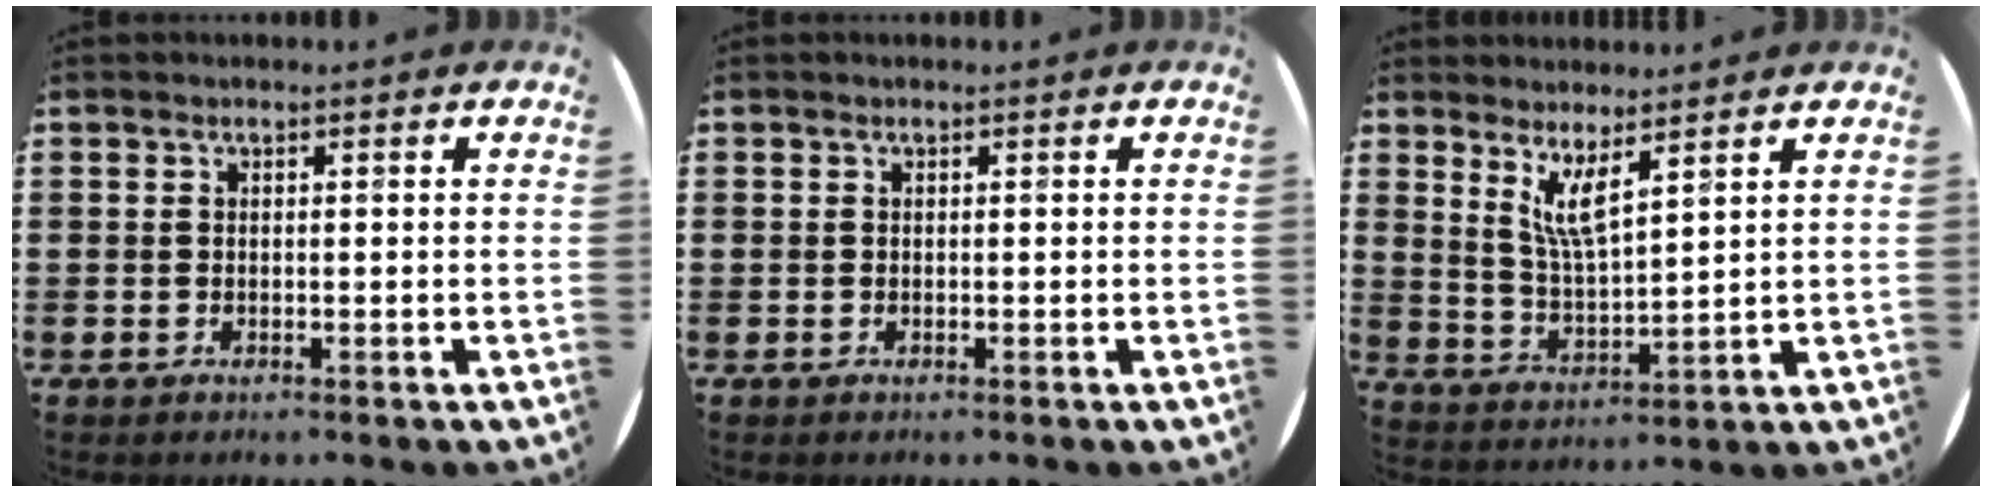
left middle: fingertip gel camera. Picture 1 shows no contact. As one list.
[{"total": 0.0}, {"total": 5.3, "force": [4.1, 0.6, 3.3], "torque": [-0.076, -0.019, 0.071]}]